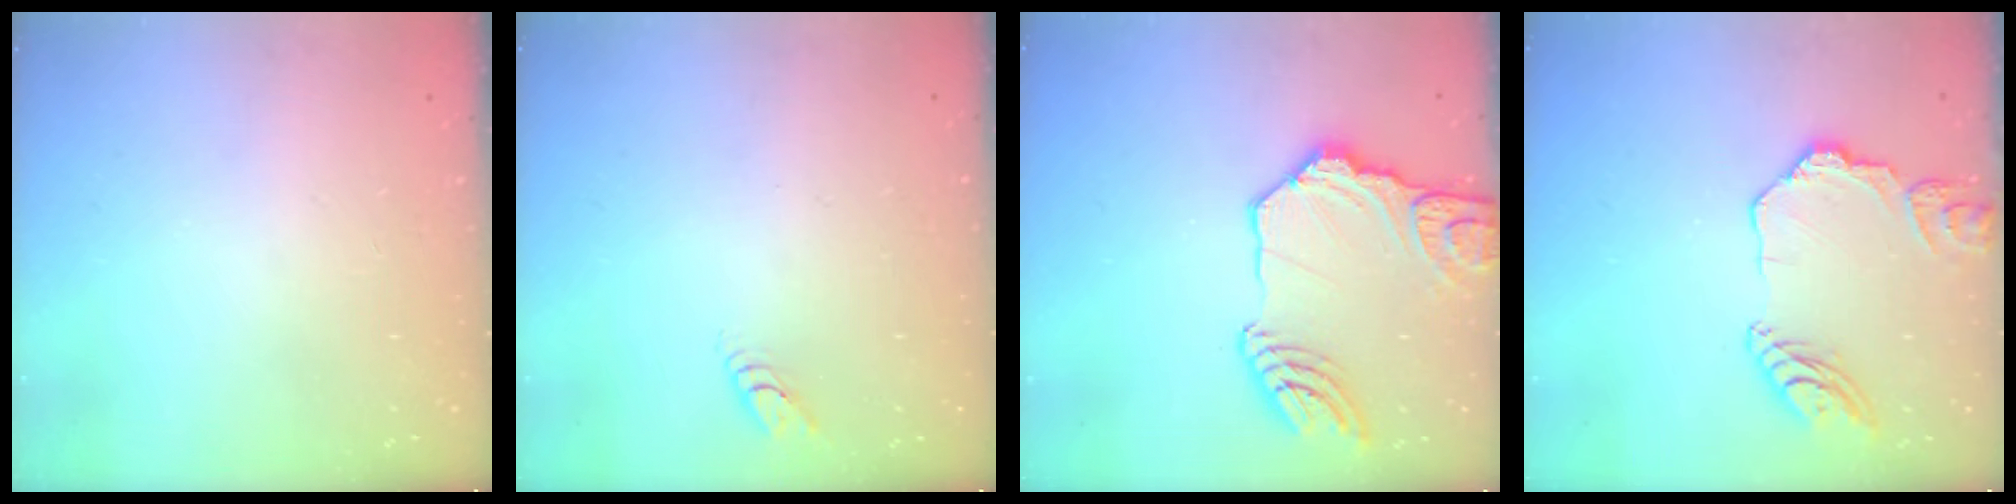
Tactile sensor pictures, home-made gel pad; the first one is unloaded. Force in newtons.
{"total": 2.8, "press": 2.8, "slide": 0.3}
{"total": 18.3, "press": 18.2, "slide": 2.1}
{"total": 13.4, "press": 13.4, "slide": 1.3}